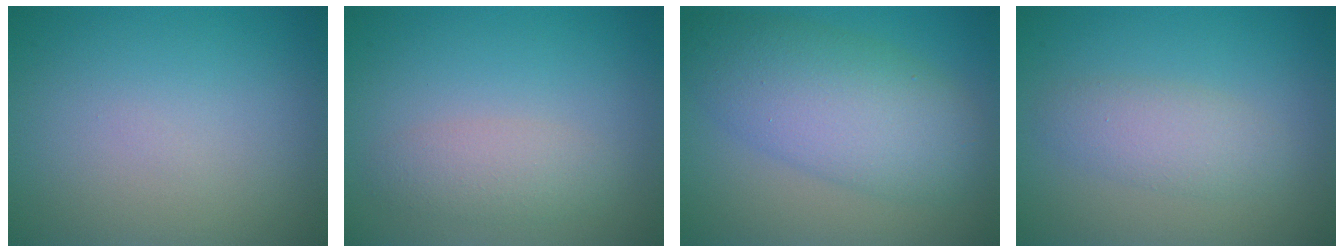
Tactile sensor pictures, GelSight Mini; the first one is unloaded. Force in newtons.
{"total": 2.2, "press": 2.2, "slide": 0.1}
{"total": 7.6, "press": 7.6, "slide": 0.4}
{"total": 2.6, "press": 2.6, "slide": 0.1}